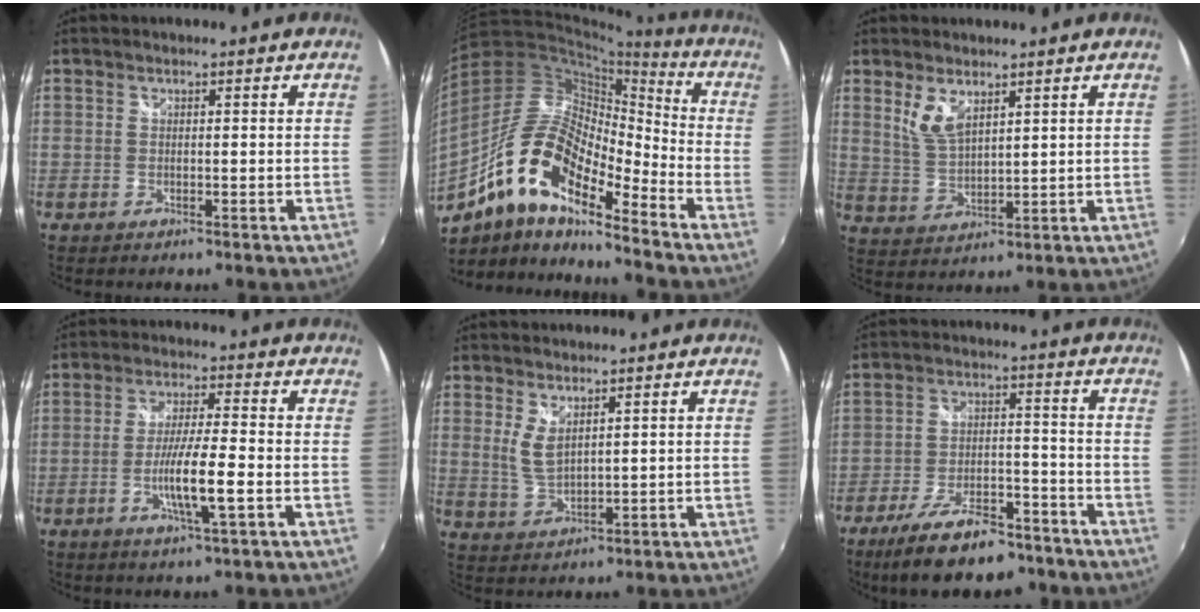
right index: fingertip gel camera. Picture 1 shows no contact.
{"total": 18.7, "force": [-11.0, 6.6, 13.6], "torque": [-0.241, -0.006, -0.225]}
{"total": 5.6, "force": [3.3, 2.3, 3.9], "torque": [-0.077, -0.005, 0.070]}
{"total": 8.1, "force": [-2.5, 0.3, 7.7], "torque": [-0.142, -0.008, -0.047]}
{"total": 4.3, "force": [2.1, 1.7, 3.4], "torque": [-0.065, -0.009, 0.043]}
{"total": 15.6, "force": [-11.8, 5.6, 8.6], "torque": [-0.172, -0.010, -0.183]}